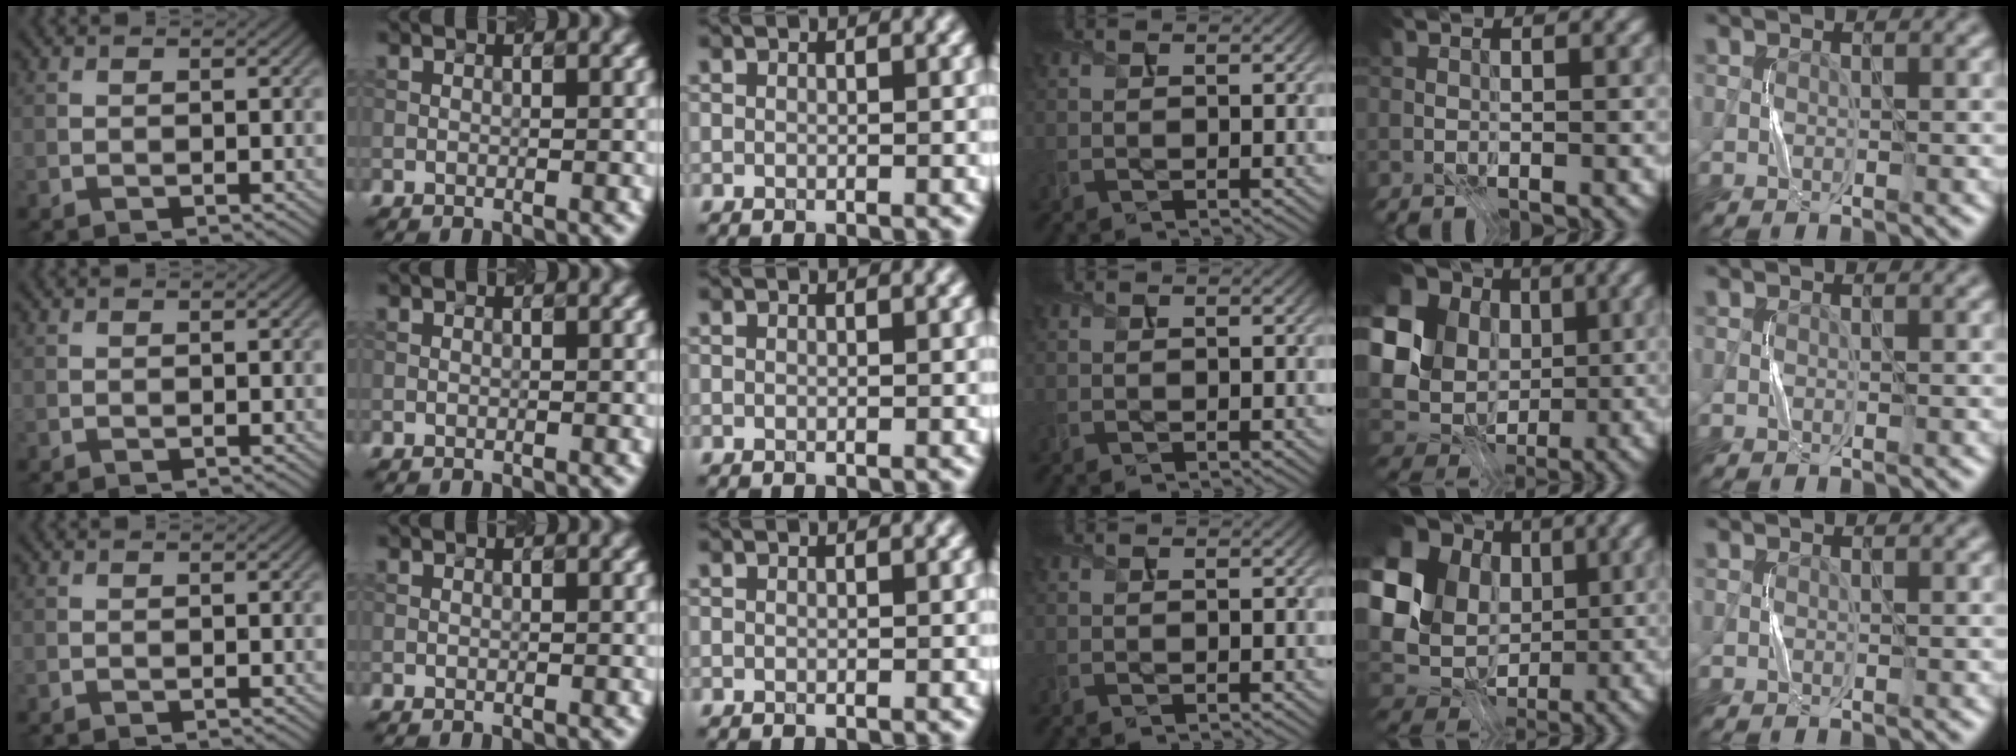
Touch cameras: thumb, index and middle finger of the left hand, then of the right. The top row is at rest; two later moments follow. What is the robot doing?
{"motion": "press", "object": "calculator"}